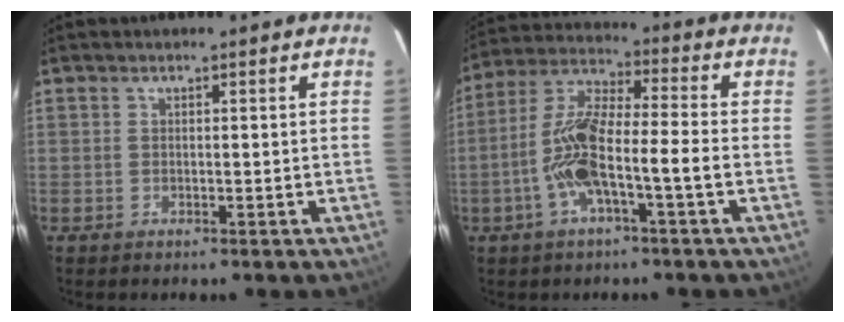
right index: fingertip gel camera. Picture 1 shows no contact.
{"total": 11.1, "force": [-3.3, 1.3, 10.5], "torque": [-0.220, 0.018, -0.067]}